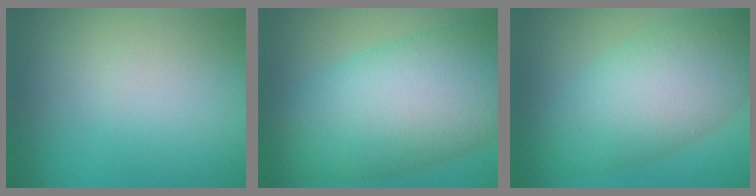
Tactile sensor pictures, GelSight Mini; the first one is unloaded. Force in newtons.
{"total": 13.2, "press": 13.2, "slide": 0.2}
{"total": 8.3, "press": 8.3, "slide": 0.1}